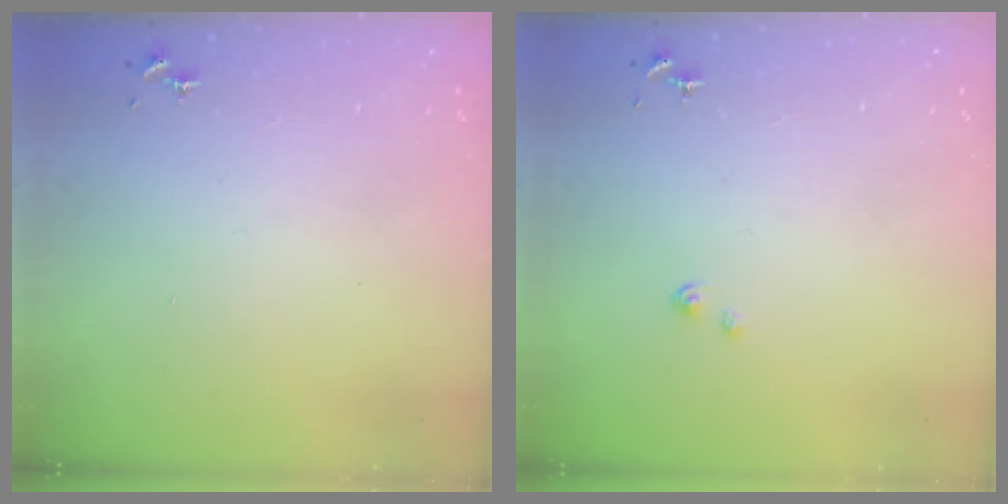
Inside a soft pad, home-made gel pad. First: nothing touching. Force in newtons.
{"total": 2.3, "press": 2.3, "slide": 0.3}